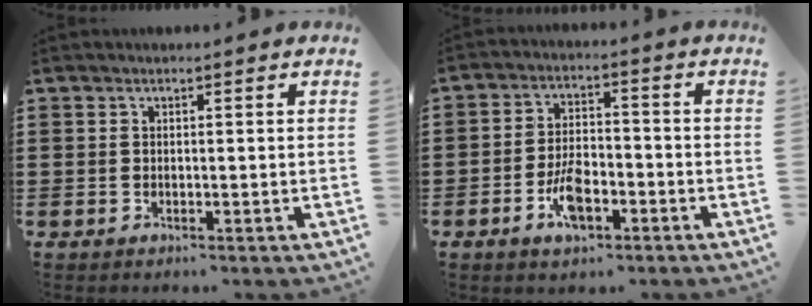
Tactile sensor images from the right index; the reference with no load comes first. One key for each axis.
{"total": 6.3, "fx": -2.7, "fy": 3.0, "fz": 4.8, "tx": -0.104, "ty": 0.003, "tz": -0.053}